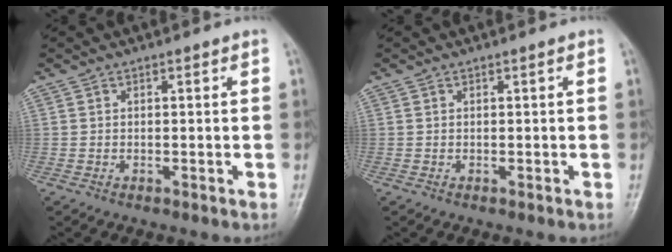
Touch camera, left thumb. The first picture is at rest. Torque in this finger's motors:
{"motor_torque": [0.01, 0.01, -0.07, -0.08, 0.00]}